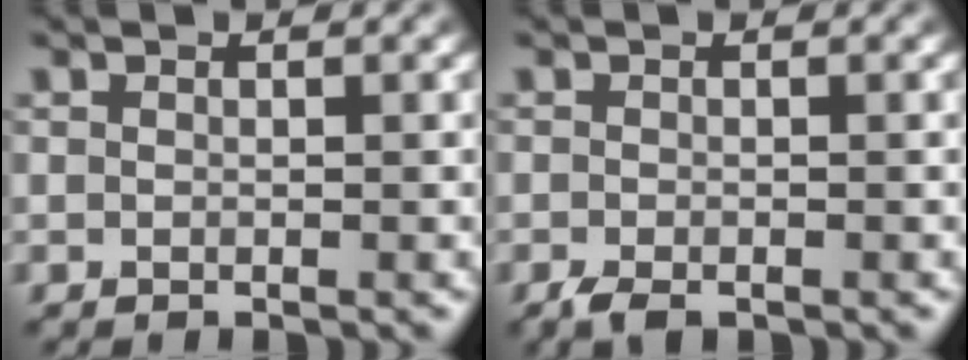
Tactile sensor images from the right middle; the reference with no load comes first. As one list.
[{"total": 1.6, "force": [-1.2, 0.6, 0.9], "torque": [-0.020, -0.006, -0.023]}]